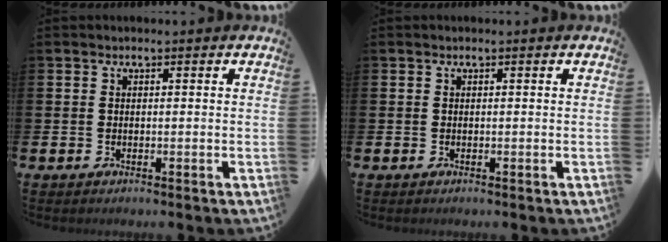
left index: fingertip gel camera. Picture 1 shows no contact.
{"total": 0.0}